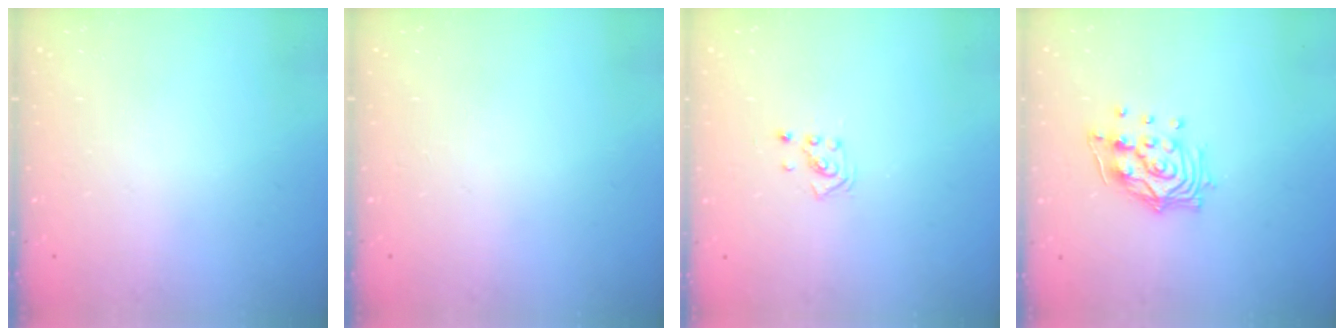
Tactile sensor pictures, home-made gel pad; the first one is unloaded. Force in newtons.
{"total": 0.0}
{"total": 1.9, "press": 1.9, "slide": 0.1}
{"total": 11.8, "press": 11.7, "slide": 1.4}